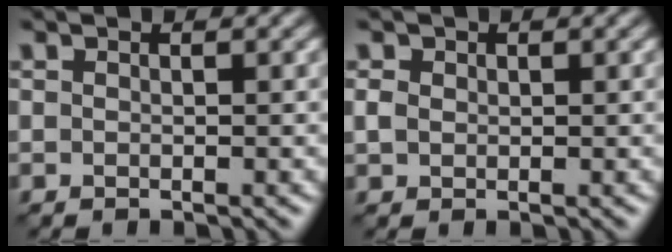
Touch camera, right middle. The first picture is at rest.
{"total": 1.2, "force": [0.3, 1.0, 0.5], "torque": [-0.012, 0.000, 0.003]}